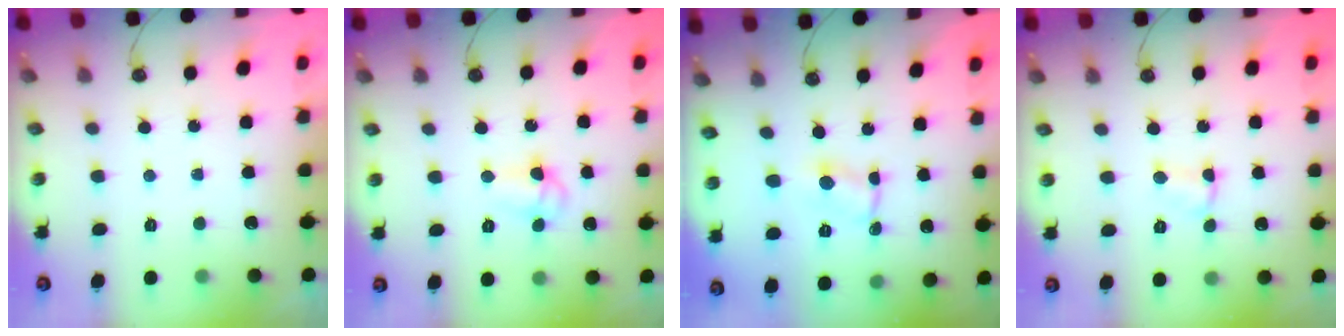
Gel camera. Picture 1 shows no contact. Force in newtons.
{"total": 6.4, "press": 5.3, "slide": 3.6}
{"total": 1.1, "press": 1.1, "slide": 0.2}
{"total": 2.6, "press": 2.6, "slide": 0.4}